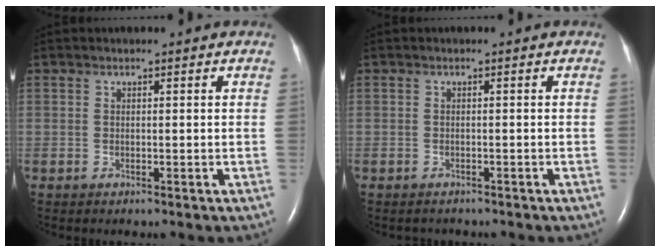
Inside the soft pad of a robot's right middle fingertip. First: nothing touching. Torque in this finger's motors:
{"motor_torque": [-0.04, -0.04, 0.00, 0.02]}